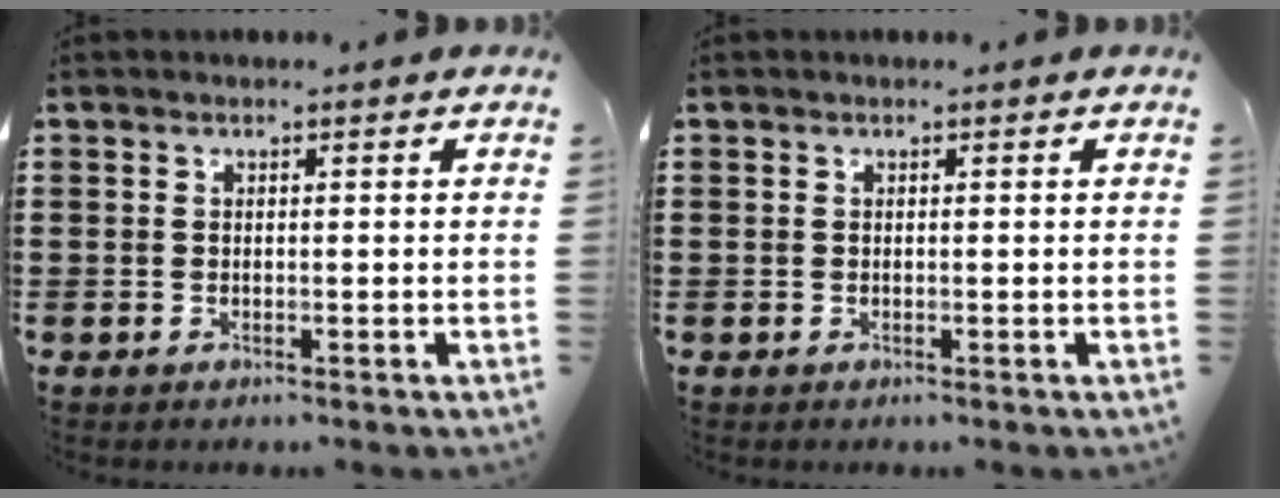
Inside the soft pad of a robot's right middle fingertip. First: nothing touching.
{"total": 0.0}